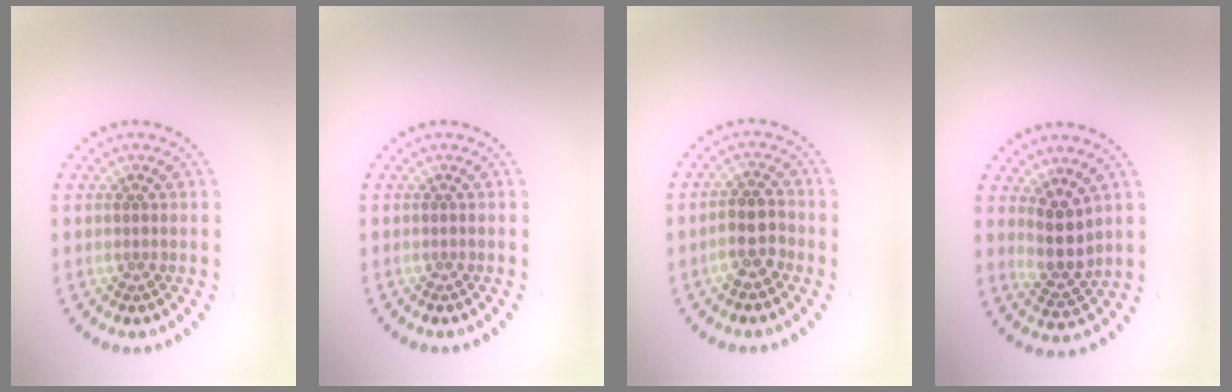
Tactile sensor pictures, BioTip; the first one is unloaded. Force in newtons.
{"total": 0.0}
{"total": 2.7, "press": 2.5, "slide": 0.9}
{"total": 2.9, "press": 2.3, "slide": 1.7}